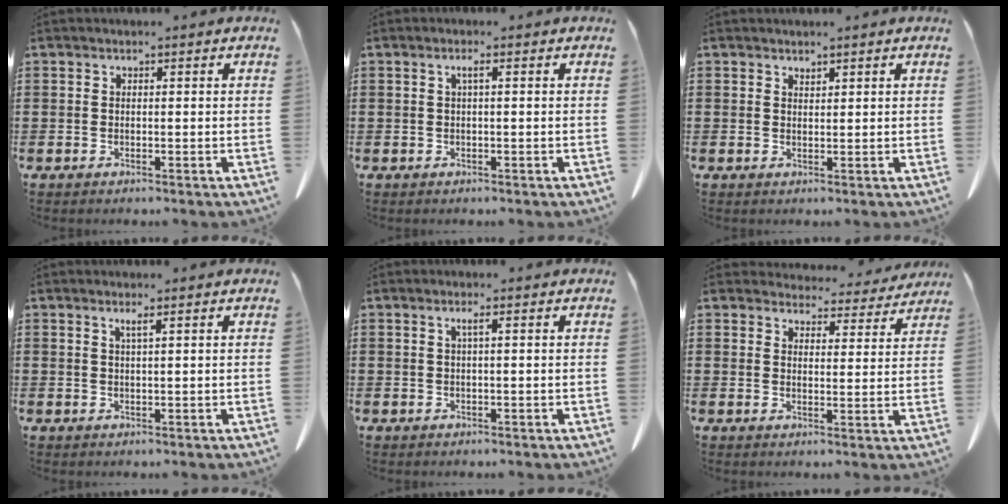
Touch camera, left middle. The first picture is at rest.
{"total": 1.3, "force": [0.1, 0.2, 1.3], "torque": [-0.023, 0.002, 0.000]}
{"total": 1.1, "force": [1.1, 0.2, 0.0], "torque": [-0.002, -0.001, 0.021]}
{"total": 1.1, "force": [0.5, -0.1, 1.0], "torque": [-0.020, -0.002, 0.009]}
{"total": 1.2, "force": [0.3, 0.0, 1.2], "torque": [-0.023, 0.002, 0.003]}
{"total": 4.6, "force": [4.5, 0.6, 0.6], "torque": [-0.021, -0.022, 0.080]}